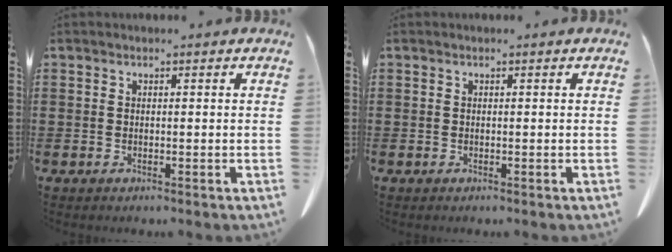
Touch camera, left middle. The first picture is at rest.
{"total": 0.0}